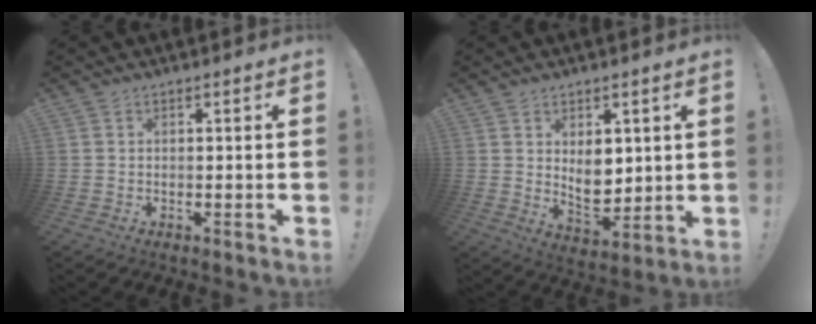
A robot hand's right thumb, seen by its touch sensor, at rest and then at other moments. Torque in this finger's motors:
{"motor_torque": [-0.22, 0.13, 0.30, 0.29, 0.05]}